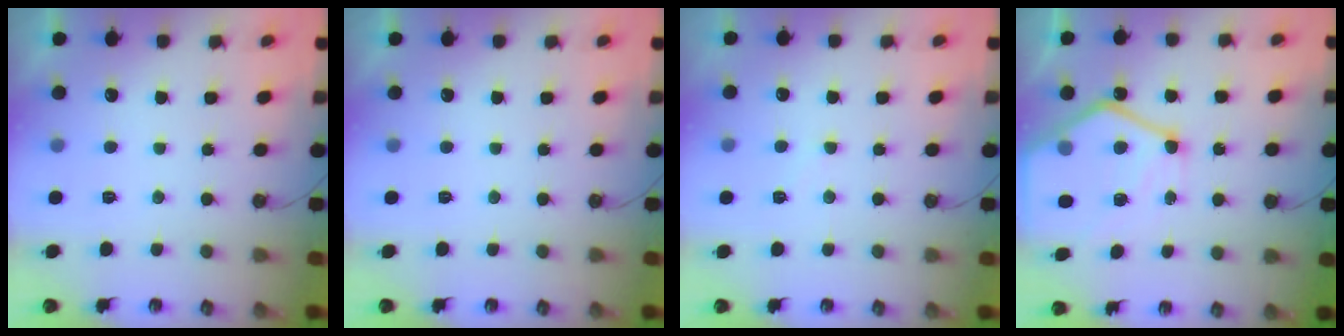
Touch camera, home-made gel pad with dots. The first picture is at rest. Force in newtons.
{"total": 0.0}
{"total": 6.2, "press": 6.2, "slide": 0.8}
{"total": 16.0, "press": 15.9, "slide": 1.5}